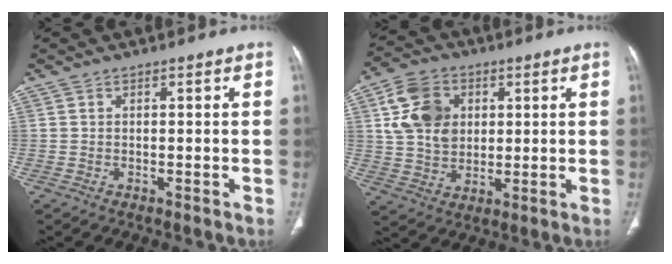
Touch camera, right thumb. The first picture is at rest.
{"total": 12.0, "force": [3.1, 9.3, 6.9], "torque": [-0.106, -0.001, 0.058]}